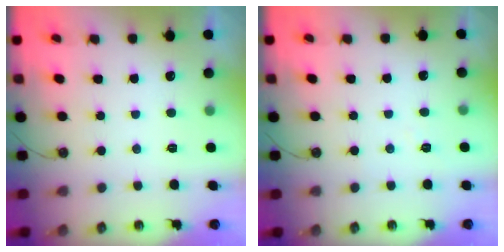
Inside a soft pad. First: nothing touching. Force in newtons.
{"total": 3.2, "press": 3.1, "slide": 0.3}